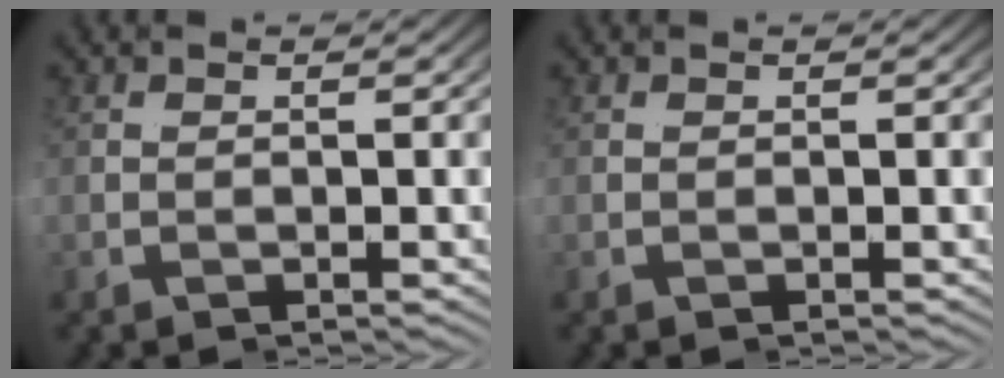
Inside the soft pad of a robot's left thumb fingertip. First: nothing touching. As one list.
[{"total": 0.0}]